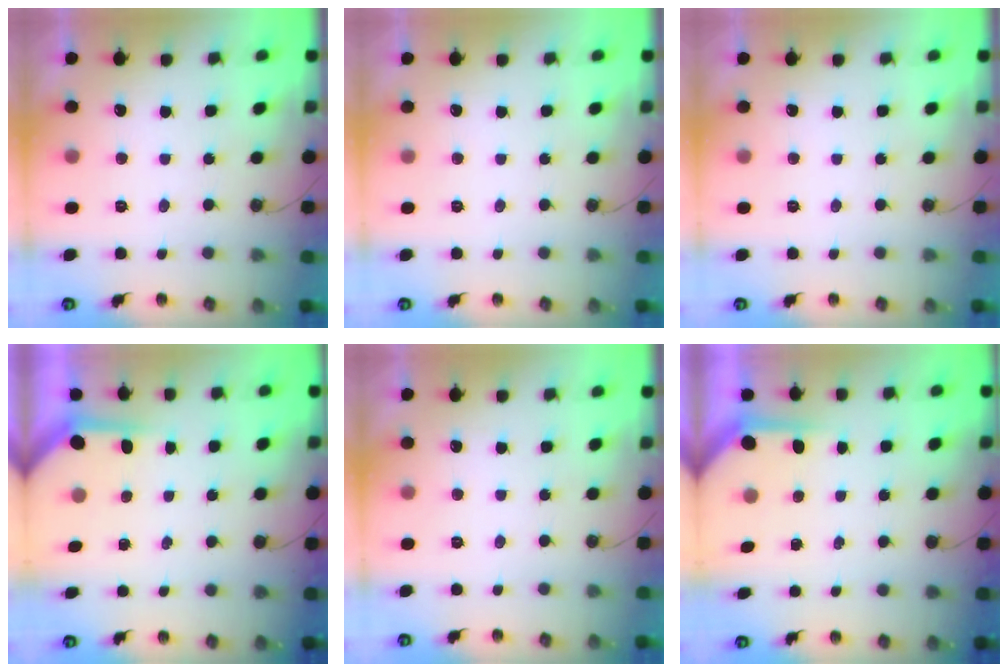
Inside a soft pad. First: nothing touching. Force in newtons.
{"total": 0.0}
{"total": 0.0}
{"total": 3.7, "press": 3.7, "slide": 0.3}
{"total": 0.0}
{"total": 3.5, "press": 3.5, "slide": 0.4}